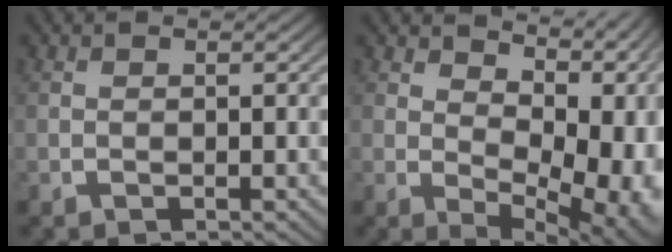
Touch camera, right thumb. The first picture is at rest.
{"total": 10.5, "force": [1.9, 5.8, 8.6], "torque": [-0.114, -0.025, 0.050]}